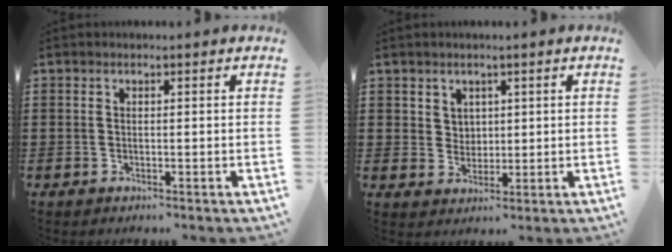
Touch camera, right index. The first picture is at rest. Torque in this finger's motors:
{"motor_torque": [-0.82, 1.07, 0.05, -0.01]}